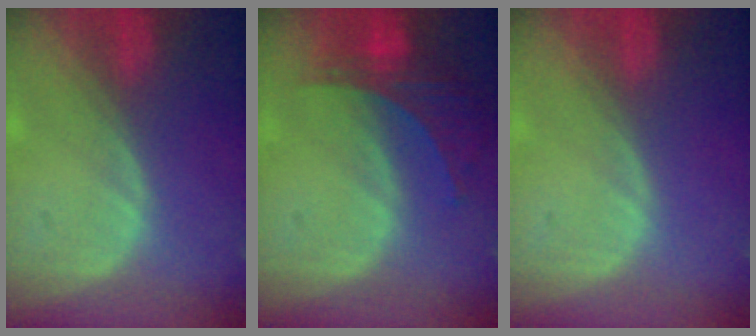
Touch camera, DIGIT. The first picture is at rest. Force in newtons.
{"total": 6.1, "press": 5.7, "slide": 2.1}
{"total": 0.0}